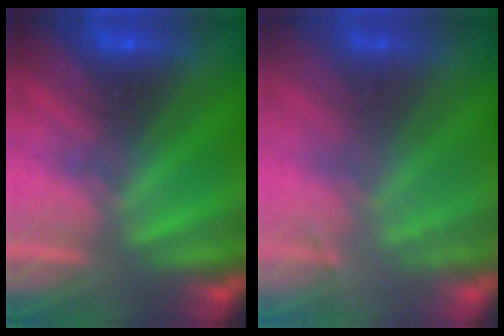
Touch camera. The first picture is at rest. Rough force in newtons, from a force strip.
{"total": 1.9}